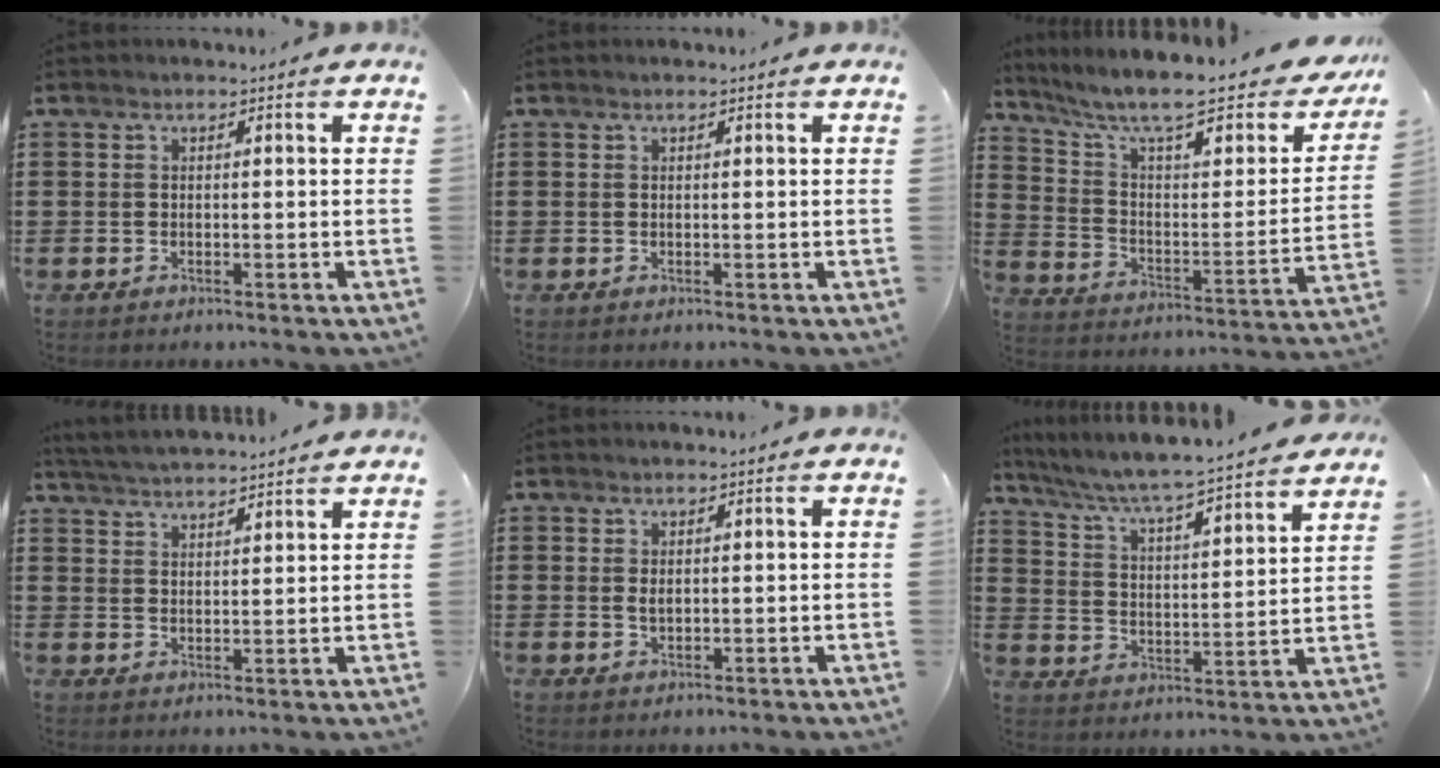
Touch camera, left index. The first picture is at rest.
{"total": 0.0}
{"total": 10.5, "force": [7.9, 1.8, 6.7], "torque": [-0.144, -0.055, 0.127]}
{"total": 3.8, "force": [3.8, -0.5, 0.2], "torque": [-0.018, -0.019, 0.067]}
{"total": 1.2, "force": [0.2, 0.6, 0.9], "torque": [-0.021, 0.004, 0.003]}
{"total": 4.9, "force": [4.5, -0.5, 1.8], "torque": [-0.059, -0.041, 0.066]}